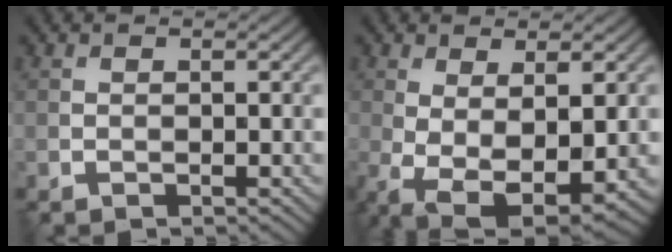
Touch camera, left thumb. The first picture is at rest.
{"total": 7.8, "force": [-1.5, 3.5, 6.8], "torque": [-0.143, -0.028, -0.008]}